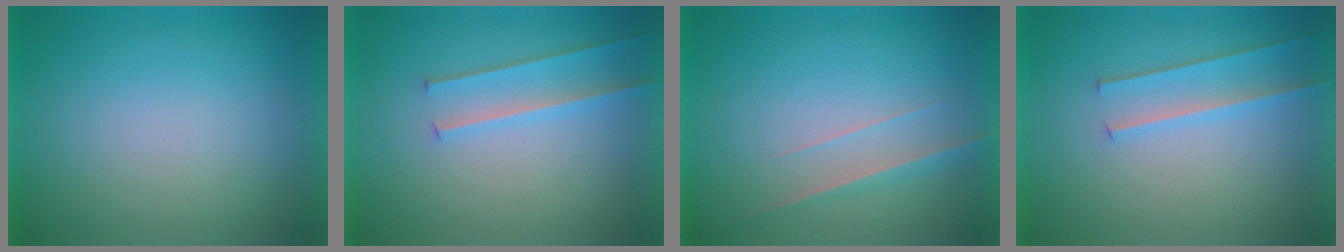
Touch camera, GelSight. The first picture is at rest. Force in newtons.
{"total": 2.0}
{"total": 2.9}
{"total": 2.2}